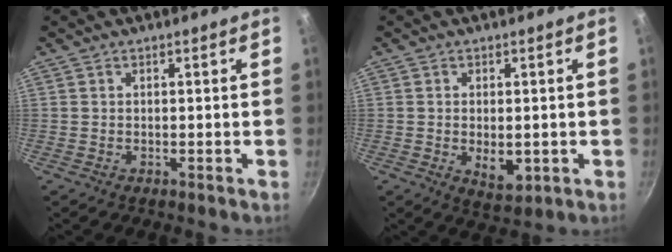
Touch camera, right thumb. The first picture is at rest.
{"total": 5.5, "force": [-0.9, 3.1, 4.4], "torque": [-0.062, -0.010, -0.006]}